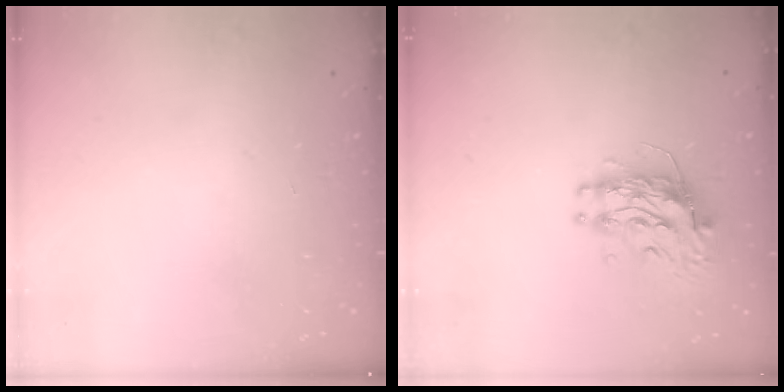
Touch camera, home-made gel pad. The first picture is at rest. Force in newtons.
{"total": 10.8, "press": 10.7, "slide": 0.9}